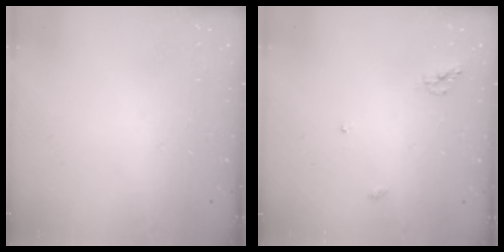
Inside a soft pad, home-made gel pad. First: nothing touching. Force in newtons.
{"total": 5.6, "press": 5.6, "slide": 0.7}